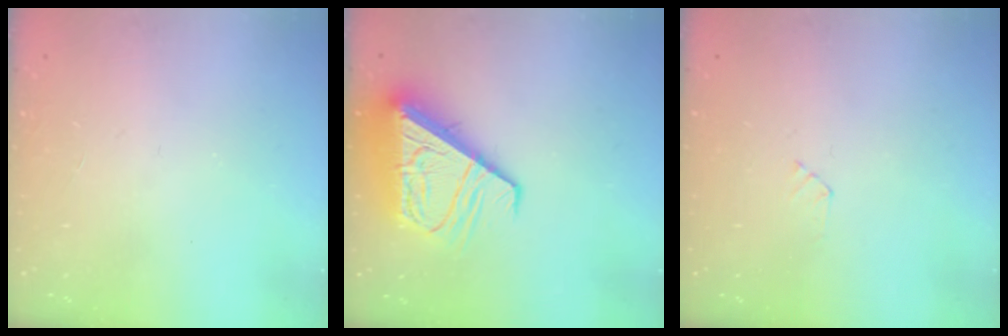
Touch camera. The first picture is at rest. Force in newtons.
{"total": 12.5, "press": 12.4, "slide": 1.6}
{"total": 2.4, "press": 2.4, "slide": 0.3}